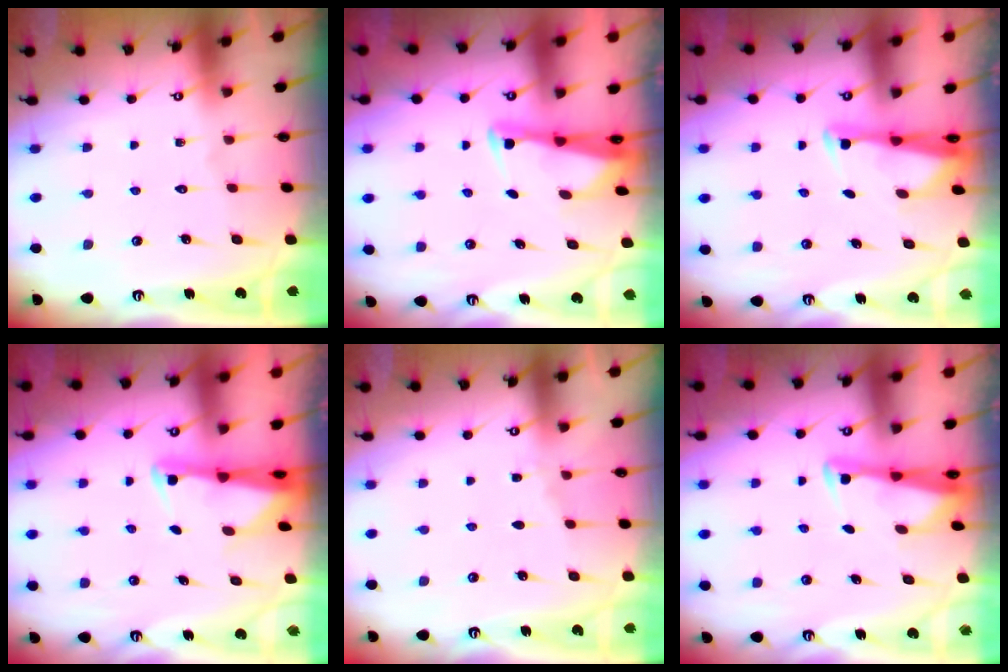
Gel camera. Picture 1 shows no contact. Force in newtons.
{"total": 2.8, "press": 2.7, "slide": 0.6}
{"total": 2.9, "press": 2.8, "slide": 0.7}
{"total": 2.5, "press": 2.5, "slide": 0.5}
{"total": 2.7, "press": 2.7, "slide": 0.4}
{"total": 3.0, "press": 2.9, "slide": 0.4}